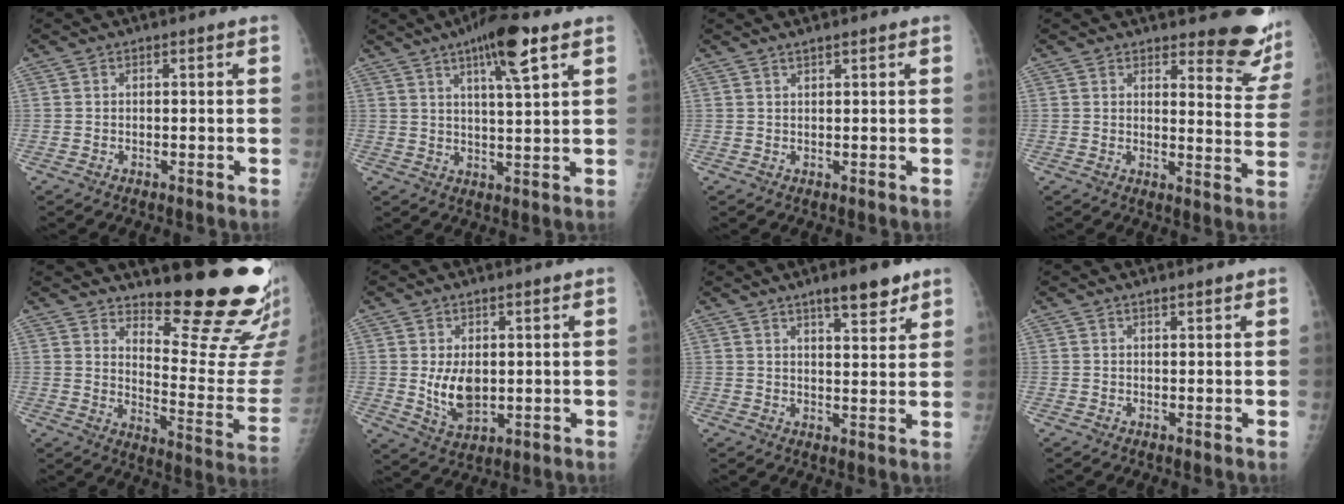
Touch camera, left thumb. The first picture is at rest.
{"total": 10.1, "force": [5.3, 1.7, 8.4], "torque": [-0.127, -0.018, 0.085]}
{"total": 1.0, "force": [0.8, 0.0, 0.6], "torque": [-0.003, -0.001, 0.018]}
{"total": 11.4, "force": [9.7, 3.3, 5.0], "torque": [-0.025, -0.085, 0.101]}
{"total": 18.5, "force": [15.8, 3.0, 9.2], "torque": [-0.092, -0.171, 0.216]}
{"total": 6.6, "force": [0.5, 4.1, 5.2], "torque": [-0.073, -0.018, 0.025]}
{"total": 7.1, "force": [4.9, 1.7, 4.9], "torque": [-0.054, -0.029, 0.074]}
{"total": 0.8, "force": [0.6, 0.0, 0.5], "torque": [0.000, -0.003, 0.013]}